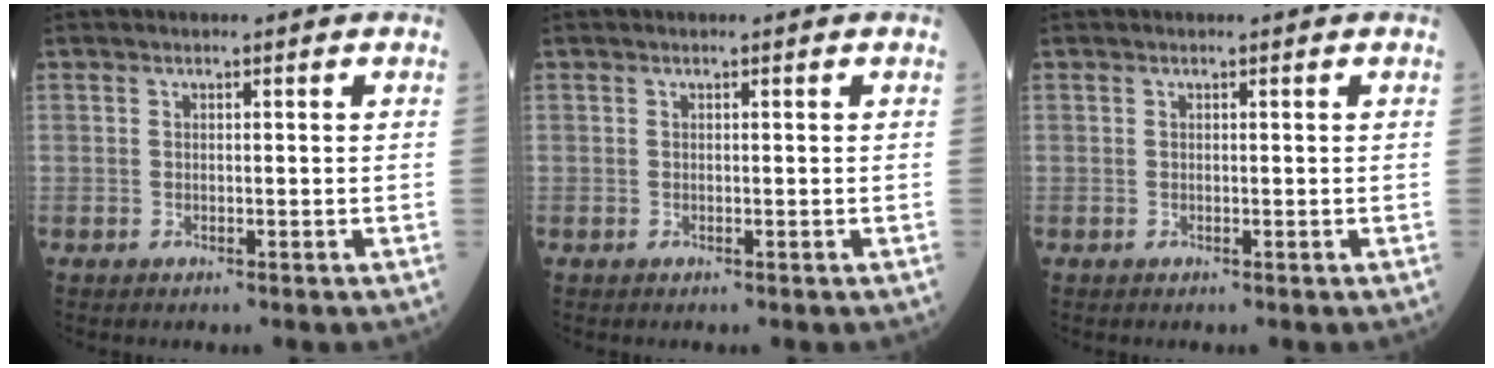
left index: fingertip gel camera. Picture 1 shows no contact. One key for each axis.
{"total": 0.0}
{"total": 0.0}